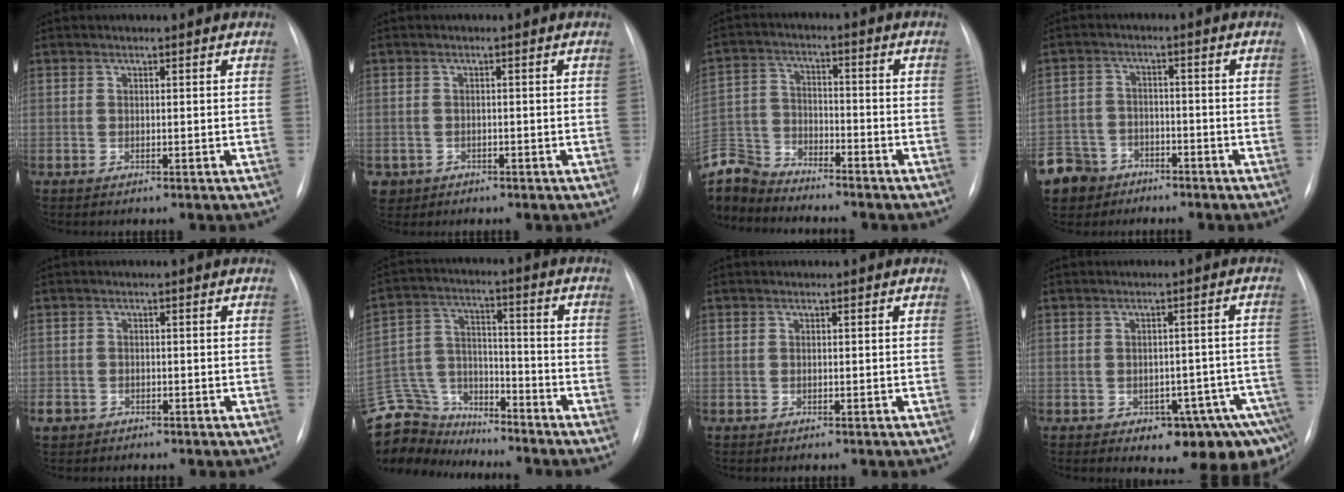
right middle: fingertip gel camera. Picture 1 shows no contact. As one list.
[{"total": 2.9, "force": [-1.3, 2.5, 0.2], "torque": [-0.002, 0.005, -0.019]}, {"total": 11.7, "force": [-11.2, 2.8, 1.8], "torque": [-0.048, 0.013, -0.215]}, {"total": 10.9, "force": [-7.2, 7.8, 2.3], "torque": [-0.080, 0.002, -0.122]}, {"total": 3.2, "force": [-2.2, 2.2, 0.6], "torque": [-0.014, 0.001, -0.036]}, {"total": 14.7, "force": [-13.6, 5.1, 1.9], "torque": [-0.052, 0.041, -0.242]}, {"total": 0.0}, {"total": 12.6, "force": [-7.6, 5.0, 8.6], "torque": [-0.046, 0.028, -0.091]}]